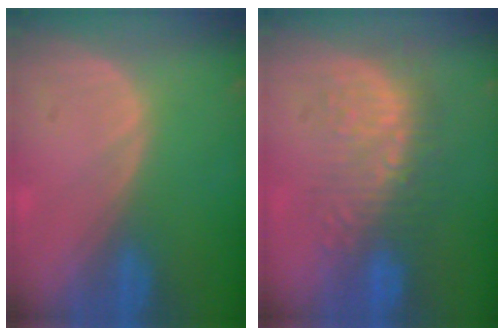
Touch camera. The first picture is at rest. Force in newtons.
{"total": 8.9, "press": 8.7, "slide": 2.0}